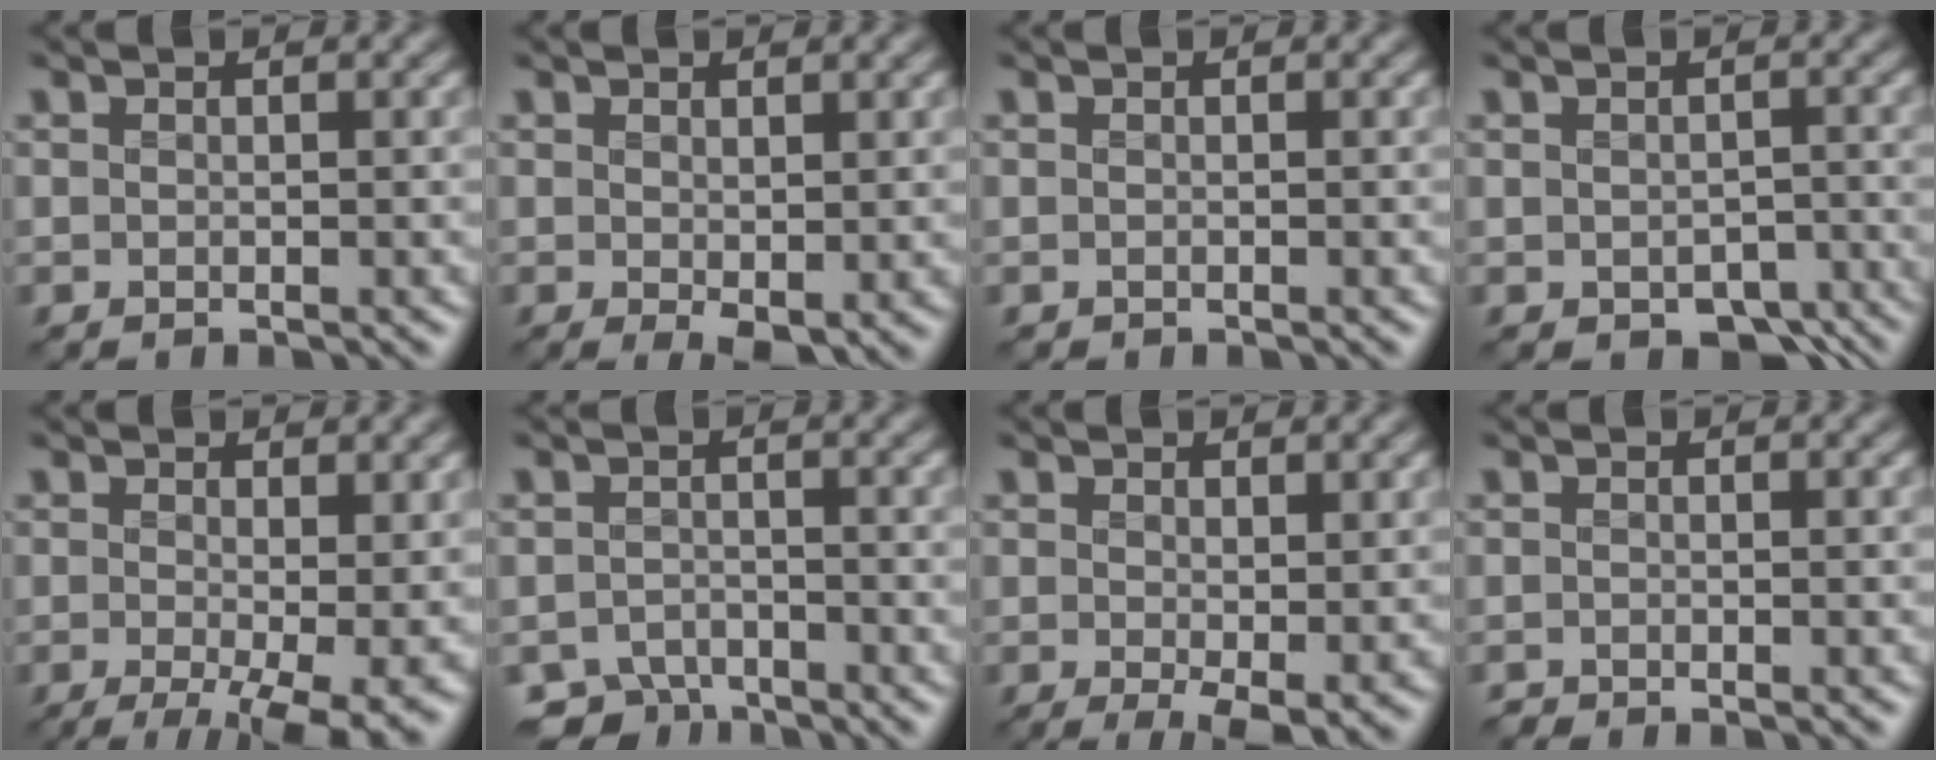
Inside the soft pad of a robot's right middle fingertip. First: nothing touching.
{"total": 1.8, "force": [0.1, 0.7, 1.7], "torque": [-0.028, -0.009, 0.008]}
{"total": 0.0}
{"total": 4.0, "force": [-2.5, 2.2, 2.2], "torque": [-0.025, -0.018, -0.033]}
{"total": 6.6, "force": [-1.4, 1.4, 6.3], "torque": [-0.088, -0.021, -0.014]}
{"total": 3.6, "force": [-3.2, 1.4, 0.6], "torque": [-0.002, -0.011, -0.063]}
{"total": 2.5, "force": [0.0, 0.6, 2.4], "torque": [-0.038, -0.010, 0.005]}
{"total": 1.2, "force": [-1.2, -0.1, -0.1], "torque": [0.002, -0.011, -0.021]}